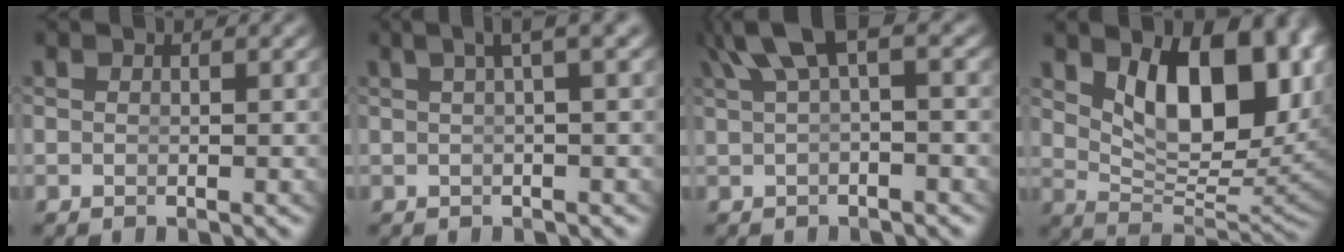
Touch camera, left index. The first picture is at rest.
{"total": 4.7, "force": [2.4, 0.9, 3.9], "torque": [-0.038, 0.029, 0.028]}
{"total": 4.0, "force": [1.9, 1.0, 3.4], "torque": [-0.061, 0.007, 0.036]}
{"total": 12.6, "force": [3.5, 6.2, 10.4], "torque": [-0.146, -0.017, 0.066]}